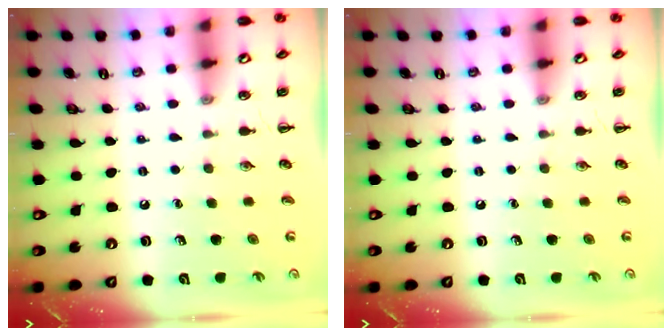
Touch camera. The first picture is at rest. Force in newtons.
{"total": 0.0}